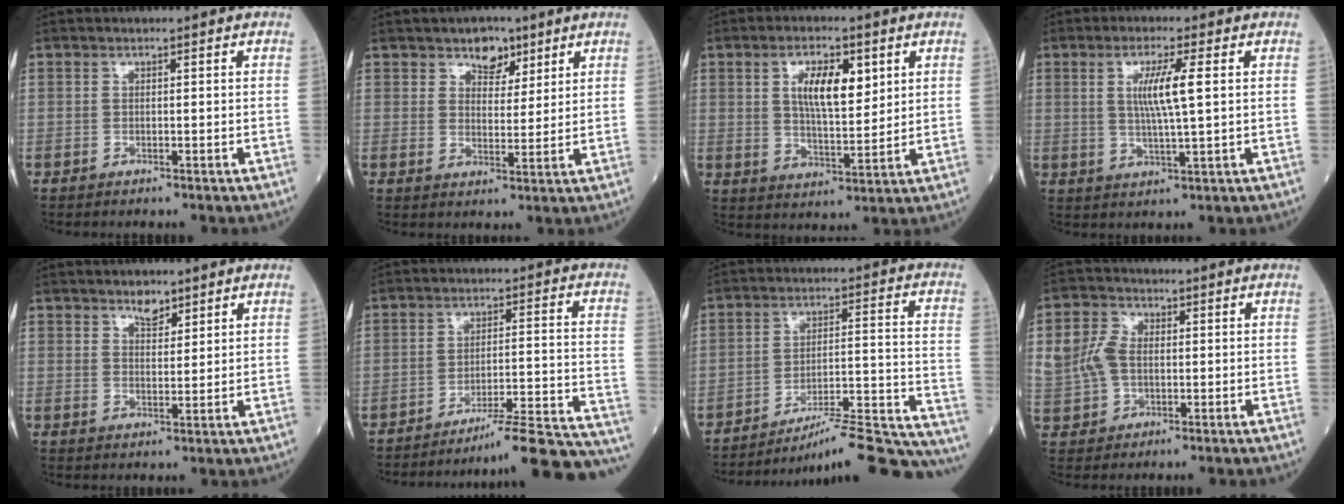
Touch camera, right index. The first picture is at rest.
{"total": 4.6, "force": [3.1, 2.7, 2.1], "torque": [-0.024, 0.003, 0.050]}
{"total": 8.2, "force": [2.9, 2.8, 7.2], "torque": [-0.128, 0.004, 0.054]}
{"total": 6.2, "force": [1.4, -0.1, 6.0], "torque": [-0.118, -0.003, 0.027]}
{"total": 2.8, "force": [2.2, 1.2, 1.2], "torque": [-0.022, -0.003, 0.037]}
{"total": 19.3, "force": [-18.4, -1.6, 5.5], "torque": [-0.028, 0.006, -0.249]}
{"total": 20.6, "force": [-18.0, 0.8, 9.9], "torque": [-0.075, 0.028, -0.257]}
{"total": 6.2, "force": [0.1, 4.7, 4.1], "torque": [-0.104, 0.011, 0.005]}